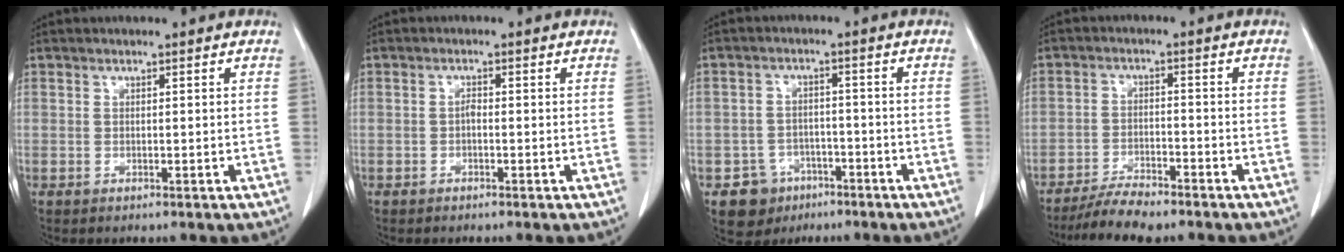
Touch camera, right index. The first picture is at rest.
{"total": 0.9, "force": [-0.3, 0.3, 0.7], "torque": [-0.014, 0.003, -0.007]}
{"total": 5.8, "force": [-3.2, 4.8, 0.6], "torque": [-0.005, 0.012, -0.044]}
{"total": 5.4, "force": [-5.0, 0.5, 1.9], "torque": [-0.034, -0.017, -0.091]}